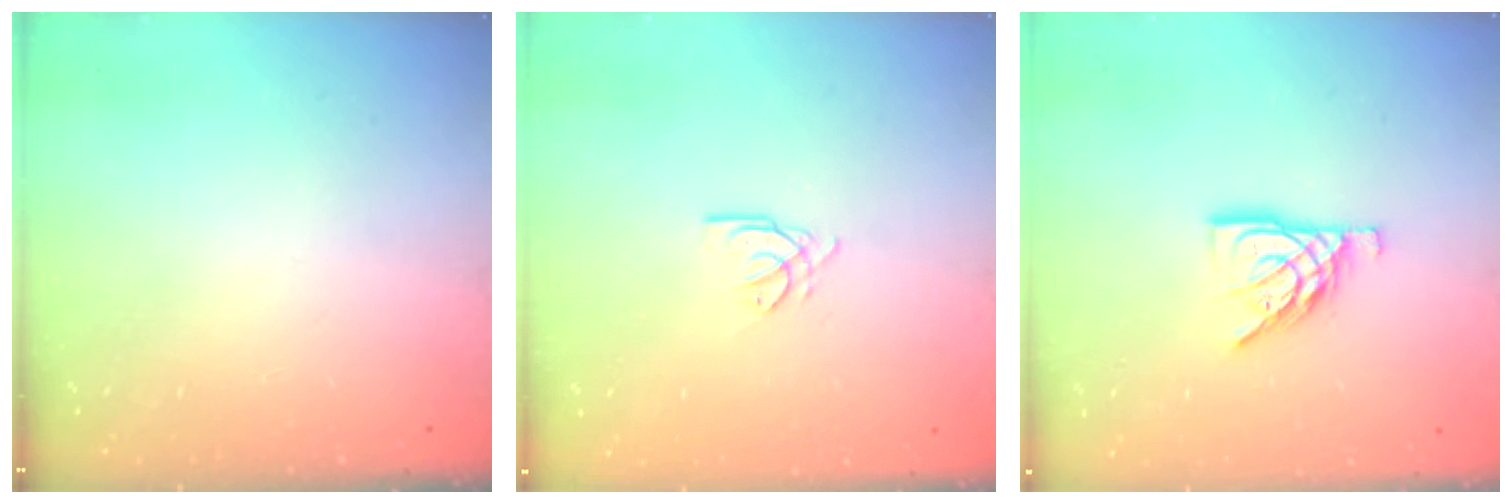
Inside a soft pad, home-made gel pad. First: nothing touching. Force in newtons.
{"total": 2.6, "press": 2.6, "slide": 0.1}
{"total": 10.3, "press": 10.2, "slide": 0.8}